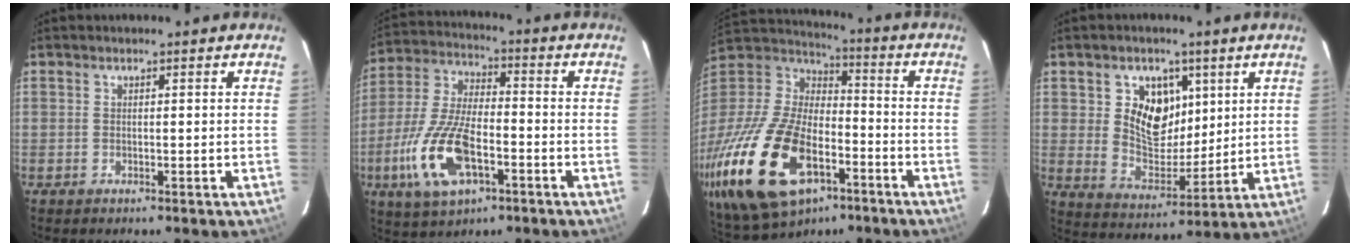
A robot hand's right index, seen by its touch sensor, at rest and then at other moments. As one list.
[{"total": 16.0, "force": [-6.0, 7.0, 13.0], "torque": [-0.289, -0.009, -0.111]}, {"total": 34.0, "force": [-15.4, 18.8, 23.8], "torque": [-0.542, -0.042, -0.258]}, {"total": 10.7, "force": [3.6, 7.8, 6.3], "torque": [-0.114, -0.001, 0.073]}]